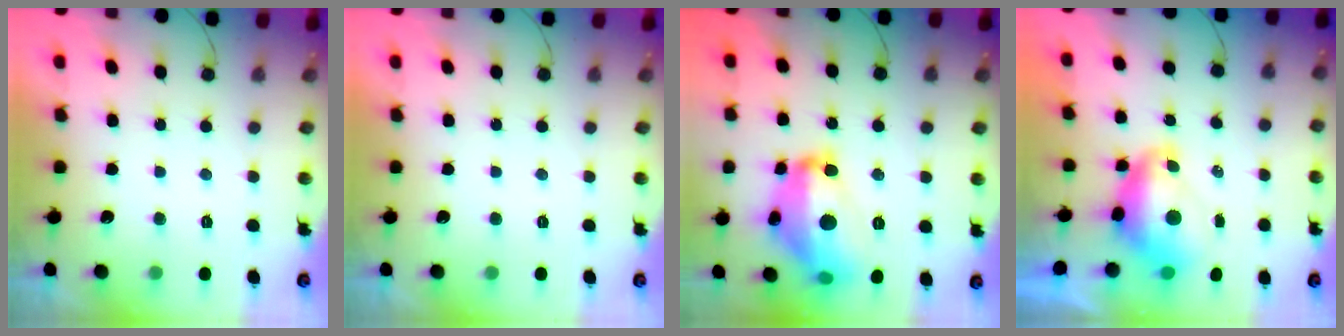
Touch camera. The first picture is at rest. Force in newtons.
{"total": 0.0}
{"total": 20.4, "press": 20.4, "slide": 1.4}
{"total": 9.1, "press": 9.0, "slide": 1.0}